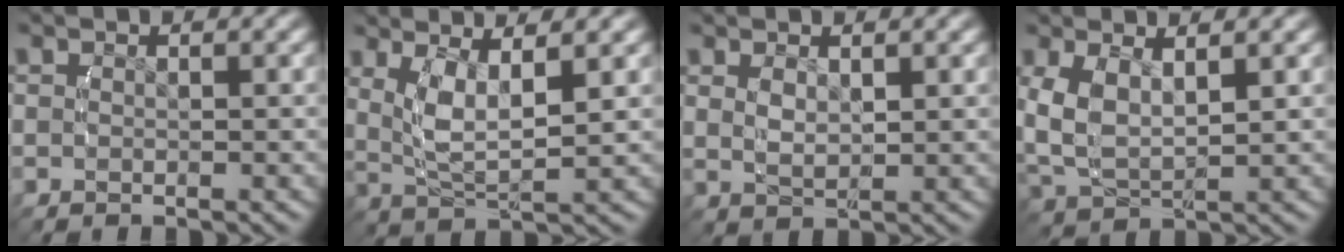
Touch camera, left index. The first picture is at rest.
{"total": 5.5, "force": [1.2, 3.0, 4.5], "torque": [-0.107, -0.015, 0.026]}
{"total": 2.1, "force": [1.0, 0.8, 1.7], "torque": [-0.031, -0.002, 0.024]}
{"total": 5.5, "force": [1.0, 3.9, 3.8], "torque": [-0.110, -0.018, 0.030]}